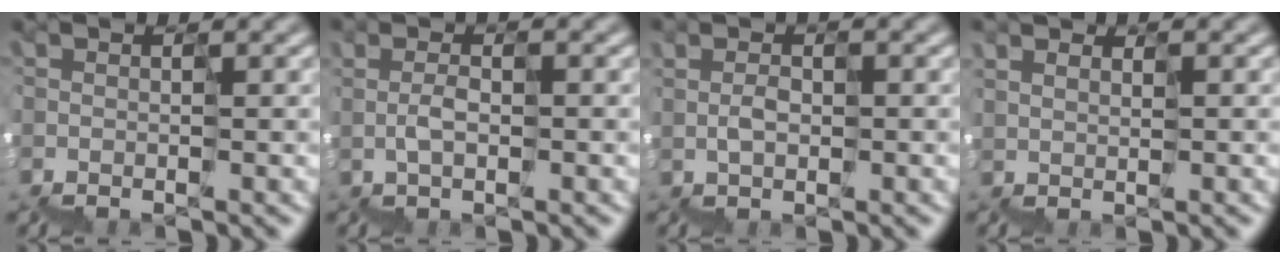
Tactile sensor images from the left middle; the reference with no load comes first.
{"total": 0.9, "force": [0.8, 0.0, -0.3], "torque": [0.008, 0.012, 0.017]}
{"total": 1.0, "force": [0.9, 0.2, -0.4], "torque": [0.012, 0.013, 0.020]}
{"total": 1.2, "force": [1.2, 0.4, 0.2], "torque": [0.015, 0.001, 0.028]}